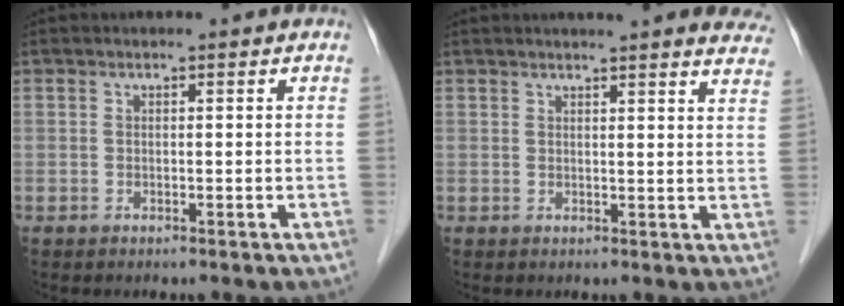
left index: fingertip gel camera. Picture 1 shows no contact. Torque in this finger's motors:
{"motor_torque": [0.57, -0.94, -0.02, 0.04]}